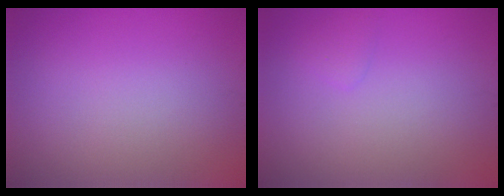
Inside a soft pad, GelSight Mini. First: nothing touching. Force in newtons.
{"total": 0.8, "press": 0.8, "slide": 0.1}